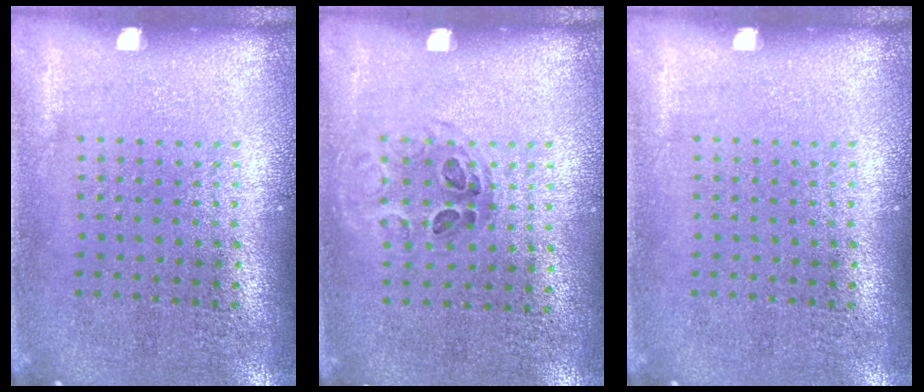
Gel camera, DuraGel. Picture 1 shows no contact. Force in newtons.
{"total": 1.0, "press": 0.7, "slide": 0.7}
{"total": 0.0}